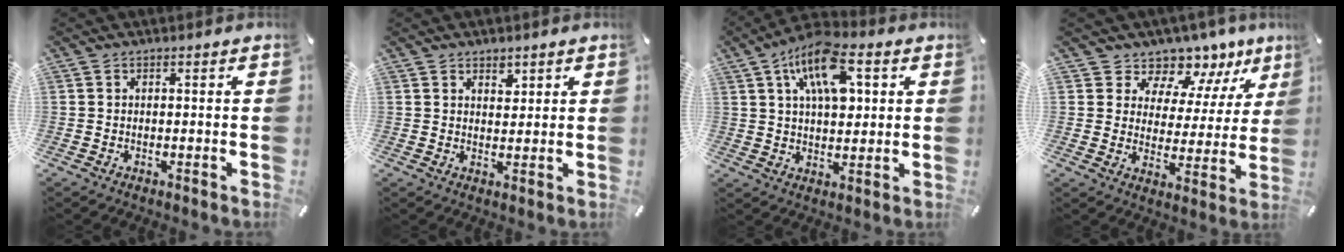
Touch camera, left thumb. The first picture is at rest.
{"total": 2.4, "force": [1.6, 1.6, 0.7], "torque": [0.009, -0.011, 0.024]}
{"total": 13.7, "force": [5.6, 7.4, 10.1], "torque": [-0.168, -0.009, 0.096]}
{"total": 8.6, "force": [7.1, 4.8, -0.2], "torque": [-0.006, -0.078, 0.129]}